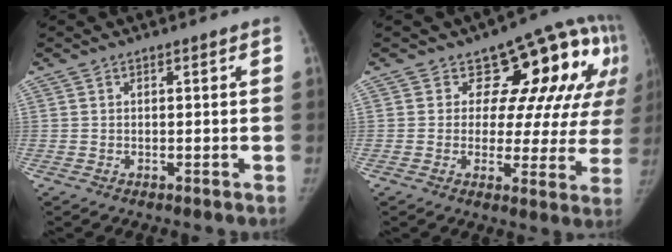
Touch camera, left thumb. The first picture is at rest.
{"total": 15.4, "force": [6.7, 9.5, 10.1], "torque": [-0.061, -0.020, 0.070]}